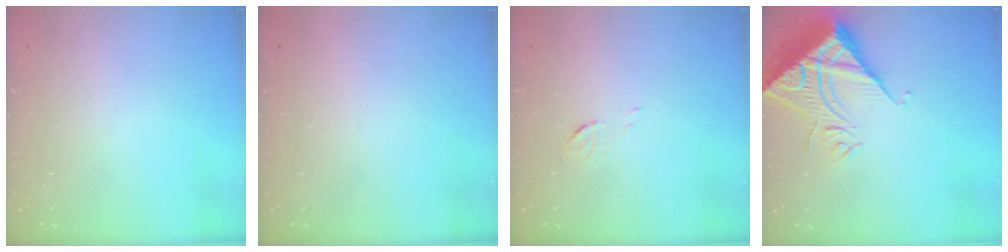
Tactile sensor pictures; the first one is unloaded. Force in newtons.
{"total": 1.7, "press": 1.7, "slide": 0.1}
{"total": 3.3, "press": 3.3, "slide": 0.3}
{"total": 12.1, "press": 12.0, "slide": 1.2}